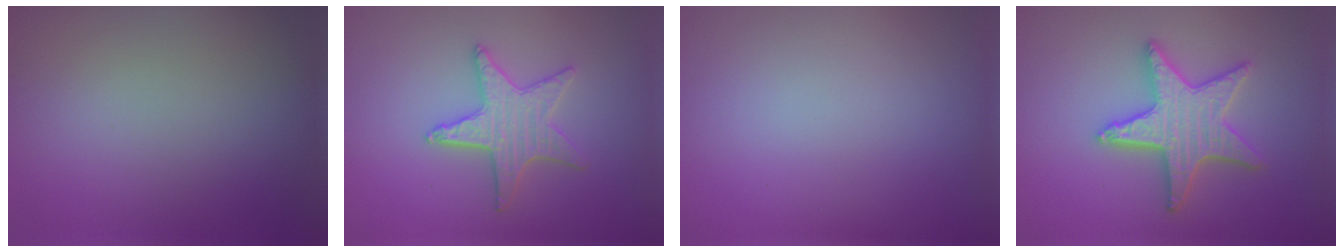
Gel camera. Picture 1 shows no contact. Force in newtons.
{"total": 3.6, "press": 3.4, "slide": 1.2}
{"total": 0.0}
{"total": 4.9, "press": 4.9, "slide": 0.9}